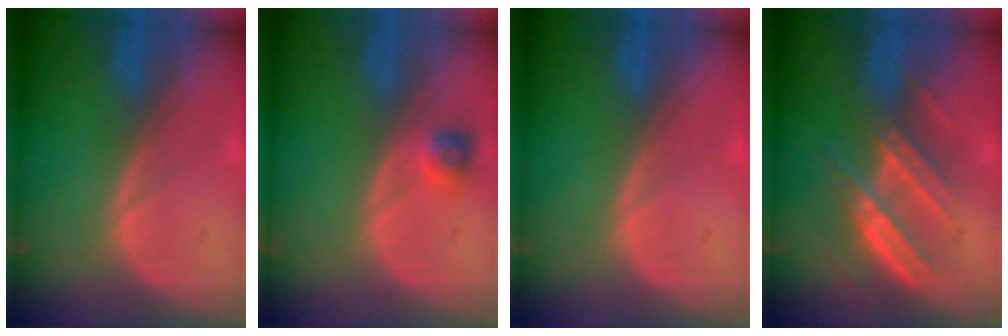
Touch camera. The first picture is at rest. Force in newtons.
{"total": 2.3, "press": 2.2, "slide": 0.3}
{"total": 0.0}
{"total": 6.5, "press": 6.4, "slide": 1.1}